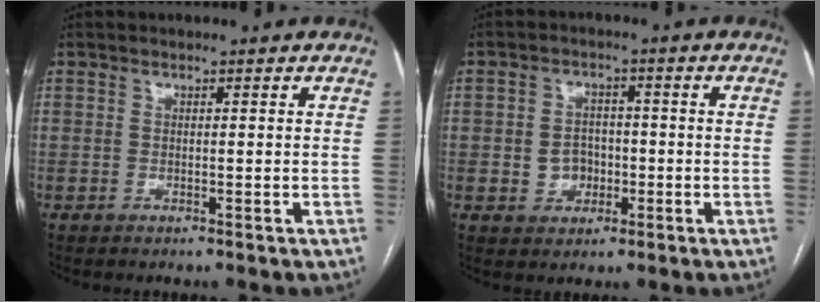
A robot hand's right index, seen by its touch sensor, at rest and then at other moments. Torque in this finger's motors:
{"motor_torque": [0.23, 0.03, 0.06, 0.01]}